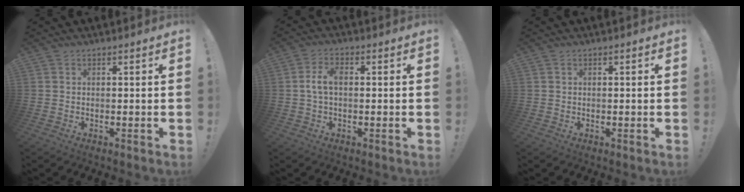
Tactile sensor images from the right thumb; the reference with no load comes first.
{"total": 5.2, "force": [0.2, 2.9, 4.4], "torque": [-0.080, 0.011, 0.003]}
{"total": 0.6, "force": [-0.1, 0.5, 0.3], "torque": [-0.006, 0.004, -0.002]}